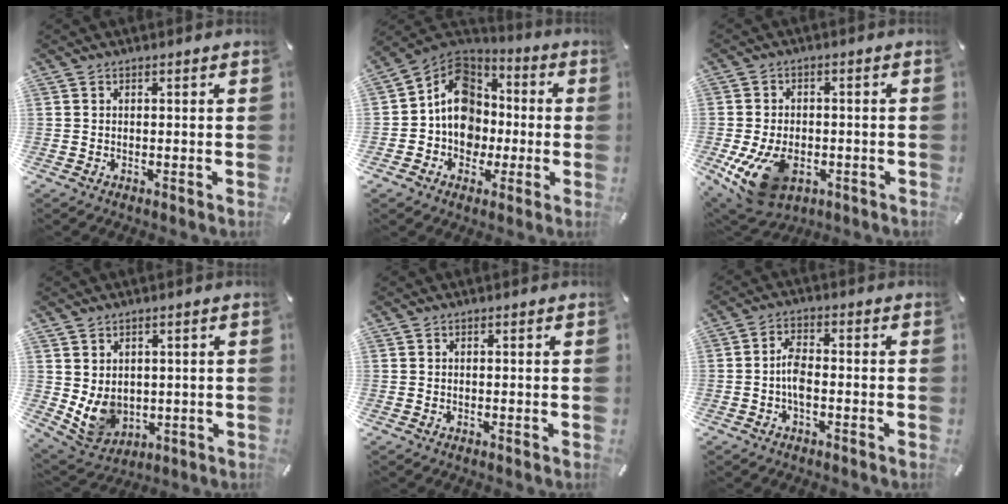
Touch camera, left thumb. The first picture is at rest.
{"total": 13.4, "force": [-1.2, 12.1, 5.6], "torque": [-0.103, 0.016, -0.017]}
{"total": 12.5, "force": [-4.2, 8.6, 8.0], "torque": [-0.154, 0.012, -0.071]}
{"total": 7.6, "force": [1.2, 6.9, 2.9], "torque": [-0.082, -0.018, 0.026]}
{"total": 0.0}
{"total": 4.6, "force": [-1.3, 2.2, 3.9], "torque": [-0.080, 0.006, -0.026]}